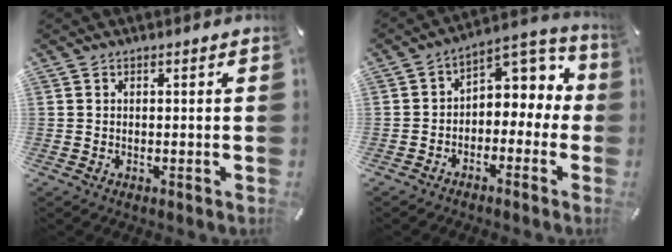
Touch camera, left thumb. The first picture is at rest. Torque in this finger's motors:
{"motor_torque": [0.70, 2.08, 0.44, -0.34, 0.18]}